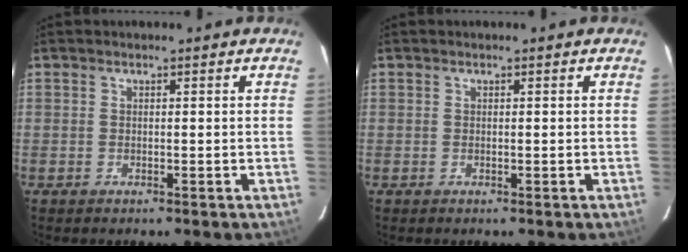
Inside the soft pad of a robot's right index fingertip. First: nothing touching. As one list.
[{"total": 0.0}]